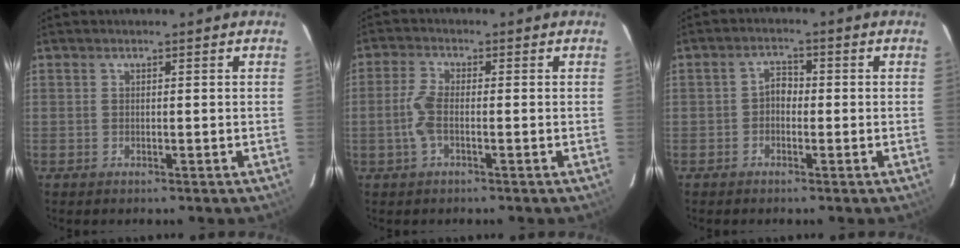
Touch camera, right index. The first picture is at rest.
{"total": 4.5, "force": [-1.1, 1.6, 4.0], "torque": [-0.094, 0.004, -0.024]}
{"total": 2.5, "force": [-0.7, 1.9, 1.4], "torque": [-0.026, 0.011, -0.015]}